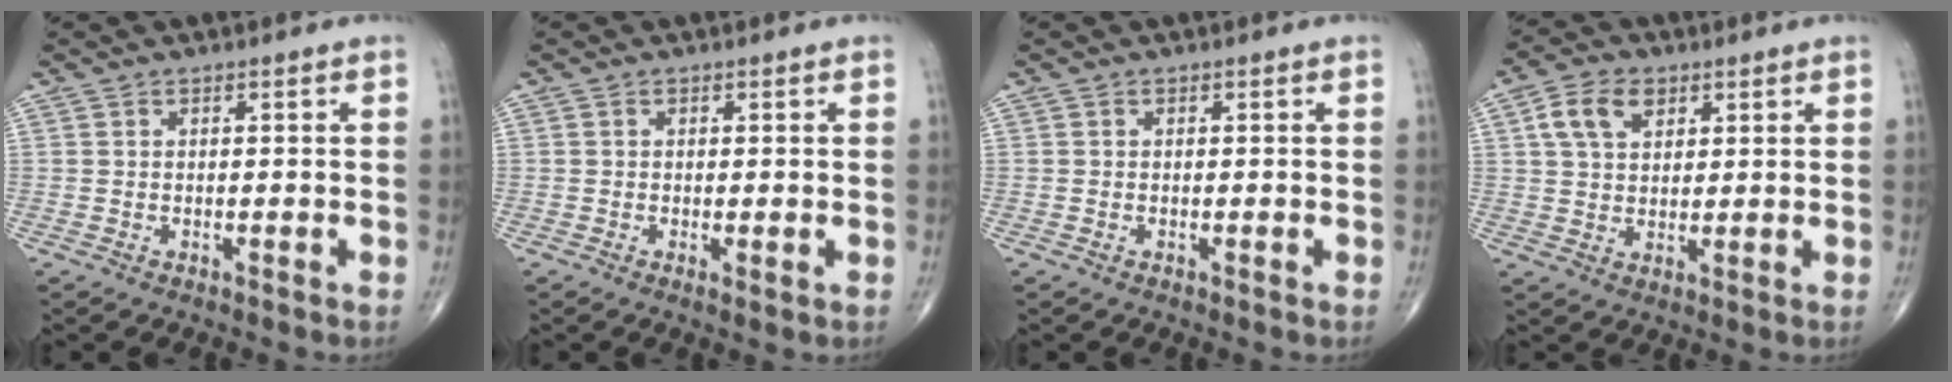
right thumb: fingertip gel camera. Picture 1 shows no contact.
{"total": 1.2, "force": [-0.2, 0.3, 1.2], "torque": [-0.021, -0.006, -0.006]}
{"total": 0.0}
{"total": 7.4, "force": [3.0, 5.0, 4.6], "torque": [-0.069, 0.000, 0.052]}